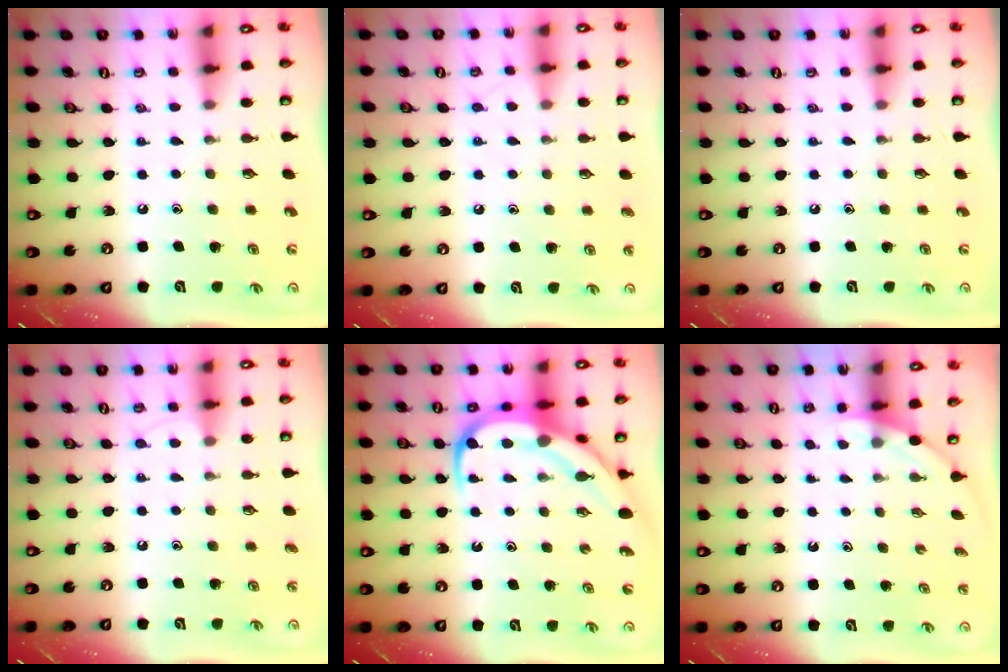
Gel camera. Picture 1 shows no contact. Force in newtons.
{"total": 7.0, "press": 7.0, "slide": 0.8}
{"total": 0.0}
{"total": 5.8, "press": 5.8, "slide": 0.6}
{"total": 11.8, "press": 11.7, "slide": 1.4}
{"total": 1.7, "press": 1.7, "slide": 0.0}